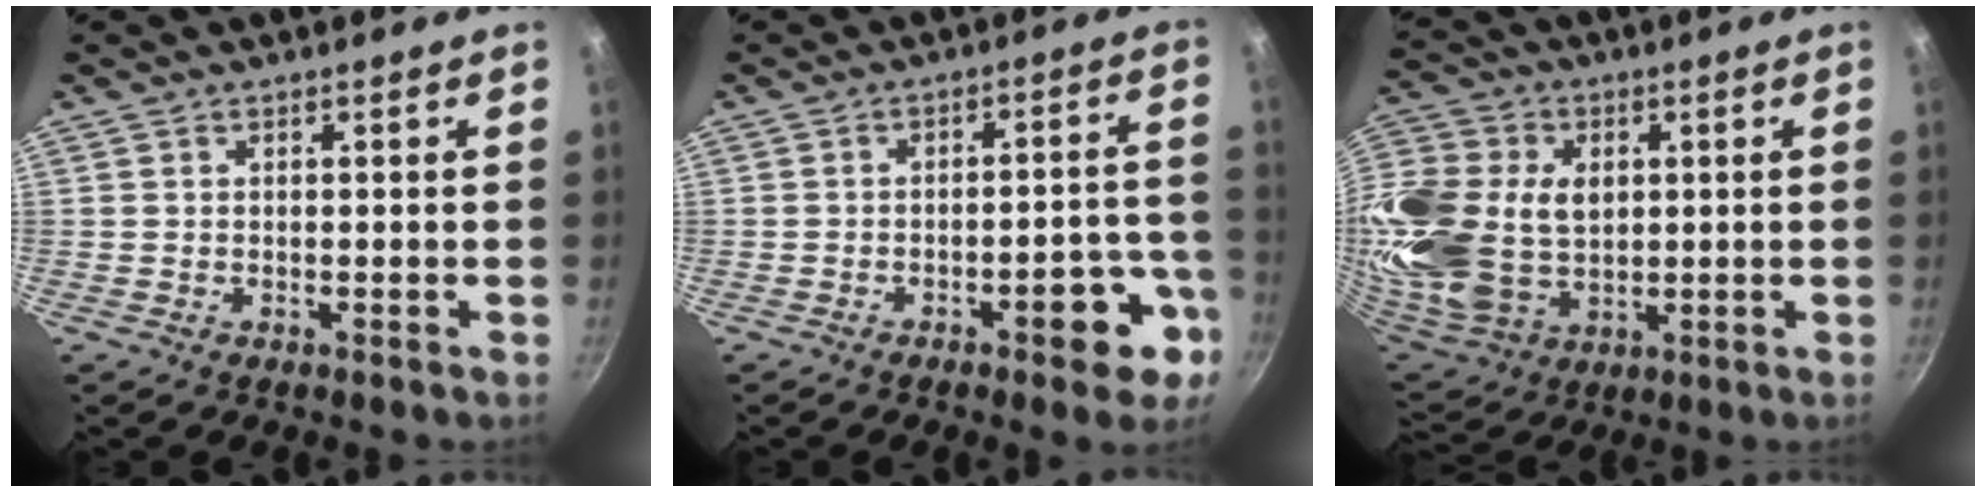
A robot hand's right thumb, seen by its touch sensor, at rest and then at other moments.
{"total": 9.8, "force": [-4.6, 3.7, 7.8], "torque": [-0.071, 0.039, -0.053]}
{"total": 25.8, "force": [2.5, 19.0, 17.3], "torque": [-0.400, 0.010, 0.057]}